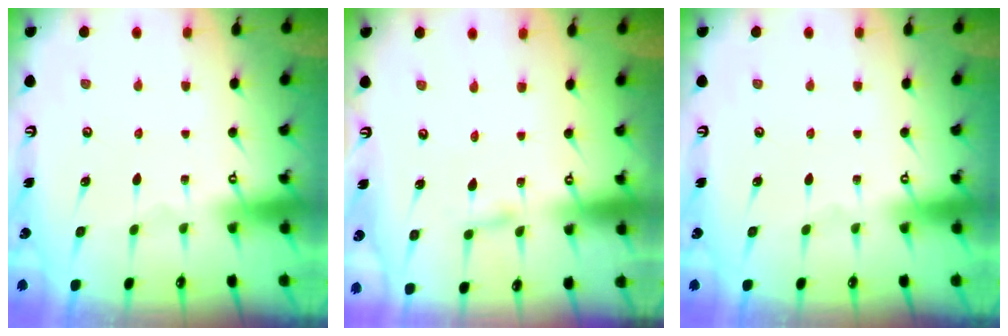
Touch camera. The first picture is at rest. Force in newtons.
{"total": 1.8, "press": 1.8, "slide": 0.2}
{"total": 0.0}